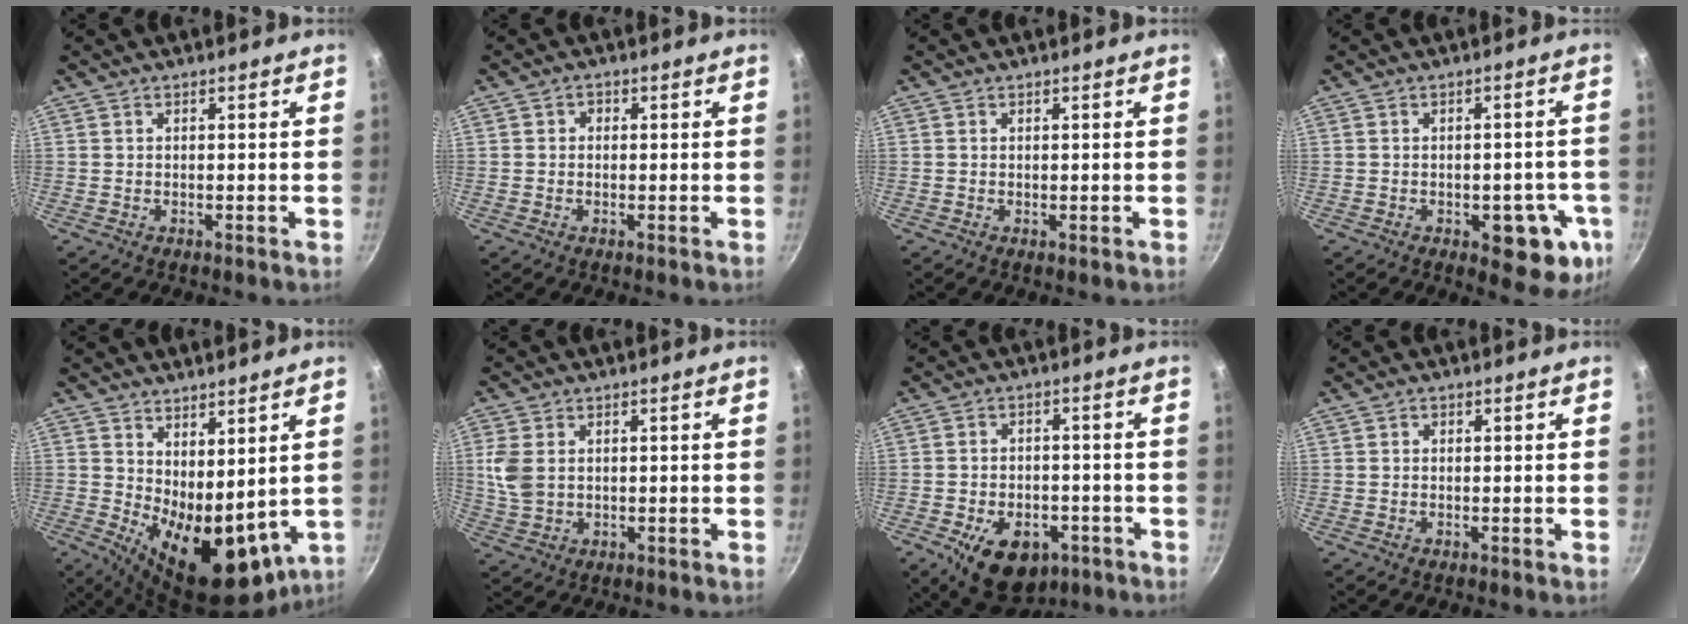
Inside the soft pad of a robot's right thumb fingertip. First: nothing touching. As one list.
[{"total": 1.4, "force": [0.1, 1.3, 0.6], "torque": [-0.004, 0.001, -0.003]}, {"total": 0.0}, {"total": 11.1, "force": [-3.4, 5.6, 9.0], "torque": [-0.061, 0.006, -0.039]}, {"total": 14.6, "force": [1.8, 7.2, 12.6], "torque": [-0.155, -0.035, 0.055]}, {"total": 6.0, "force": [1.1, 4.3, 4.1], "torque": [-0.083, -0.001, 0.028]}, {"total": 13.3, "force": [-5.9, 8.5, 8.3], "torque": [-0.101, 0.012, -0.075]}, {"total": 0.8, "force": [0.2, 0.8, 0.3], "torque": [-0.002, 0.004, 0.001]}]